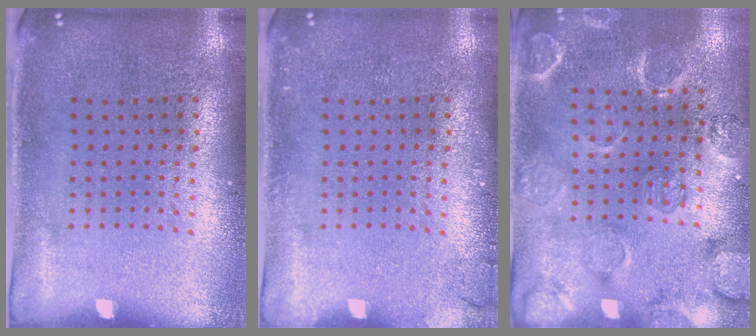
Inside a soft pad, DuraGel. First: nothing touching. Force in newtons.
{"total": 1.0, "press": 1.0, "slide": 0.1}
{"total": 2.4, "press": 2.2, "slide": 0.8}